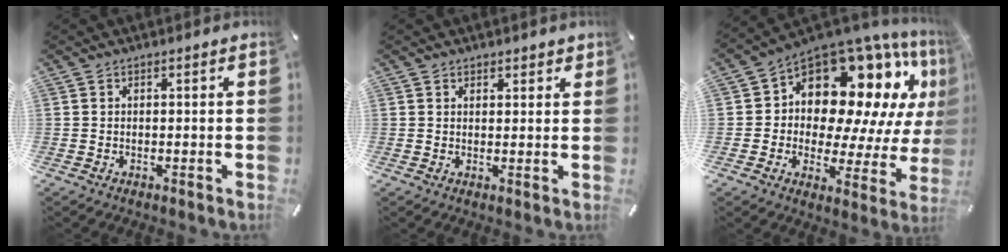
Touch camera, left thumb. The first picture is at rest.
{"total": 1.7, "force": [1.3, 1.2, 0.2], "torque": [0.011, -0.005, 0.021]}
{"total": 18.2, "force": [9.3, 11.1, 11.0], "torque": [-0.167, -0.086, 0.156]}